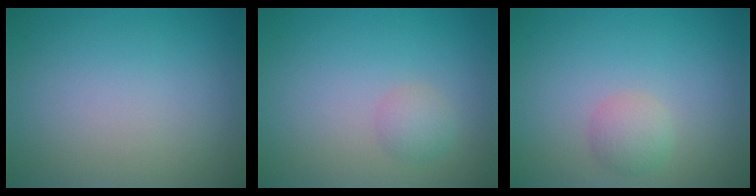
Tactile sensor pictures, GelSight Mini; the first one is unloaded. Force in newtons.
{"total": 1.4, "press": 1.4, "slide": 0.1}
{"total": 1.8, "press": 1.8, "slide": 0.1}